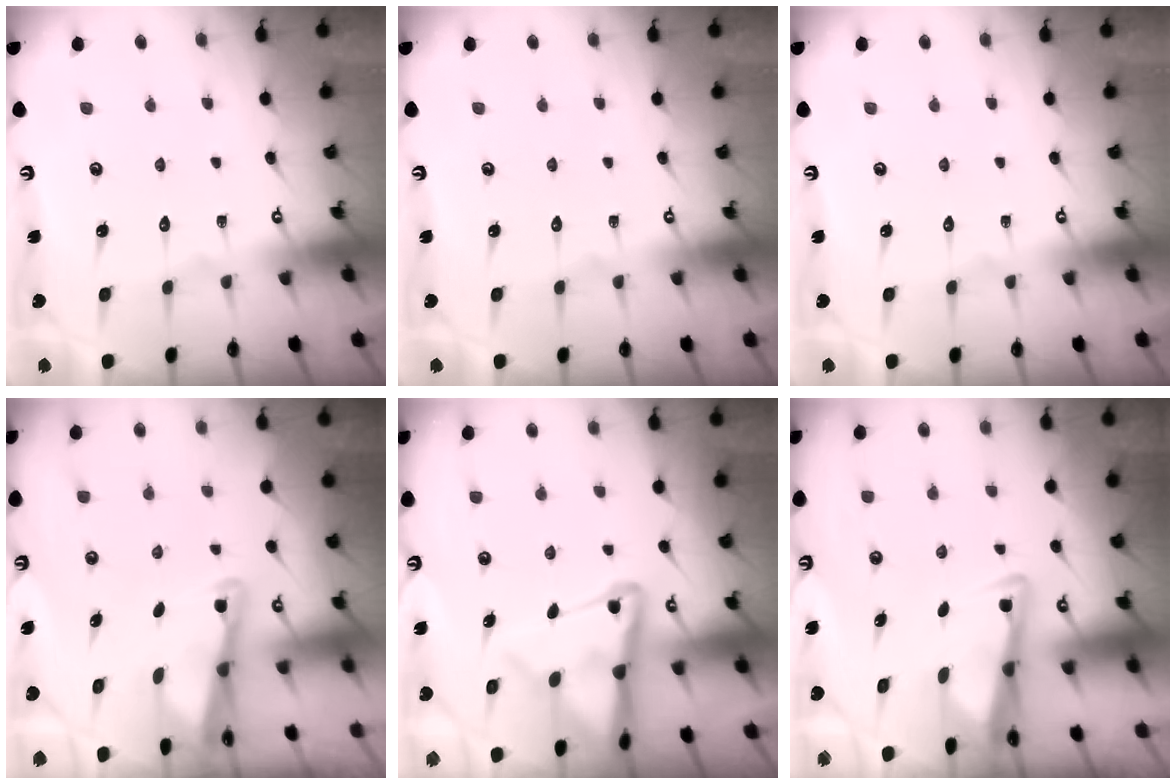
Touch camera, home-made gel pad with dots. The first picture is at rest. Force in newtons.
{"total": 0.0}
{"total": 0.0}
{"total": 2.5, "press": 2.5, "slide": 0.1}
{"total": 9.9, "press": 9.9, "slide": 1.0}
{"total": 3.3, "press": 3.3, "slide": 0.4}